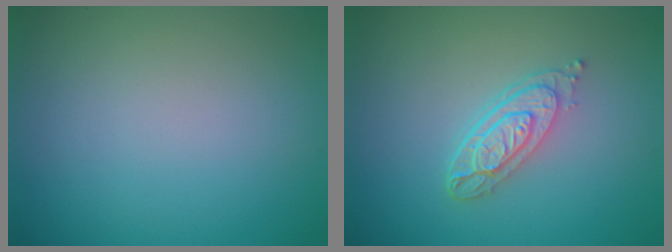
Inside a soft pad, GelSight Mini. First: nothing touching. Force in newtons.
{"total": 3.7, "press": 2.8, "slide": 2.3}